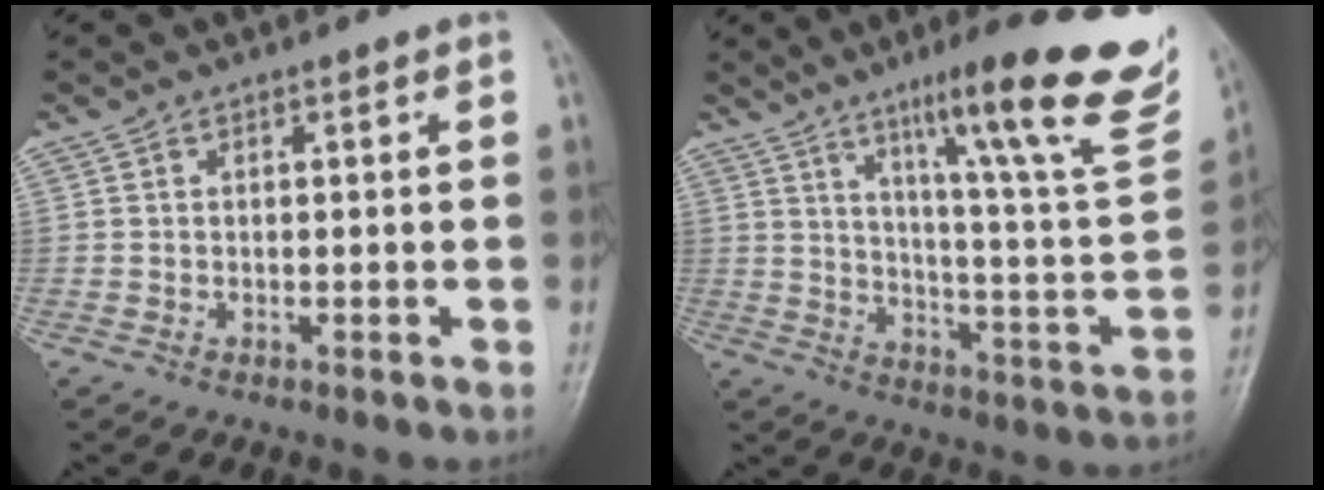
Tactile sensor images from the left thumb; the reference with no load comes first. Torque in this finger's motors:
{"motor_torque": [1.21, -0.21, 1.38, -1.39, 0.31]}